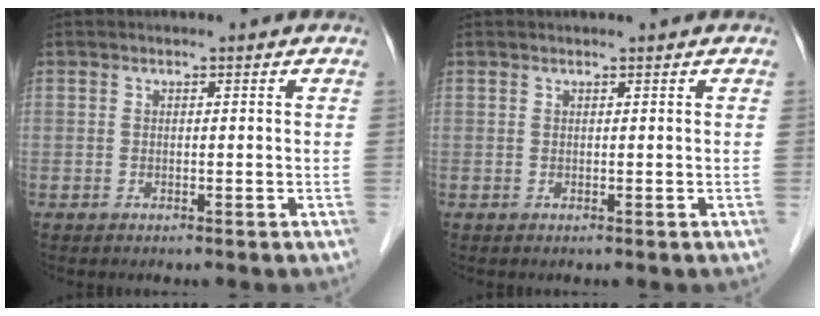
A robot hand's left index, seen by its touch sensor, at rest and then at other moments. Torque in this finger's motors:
{"motor_torque": [0.01, 0.01, 0.00, -0.01]}